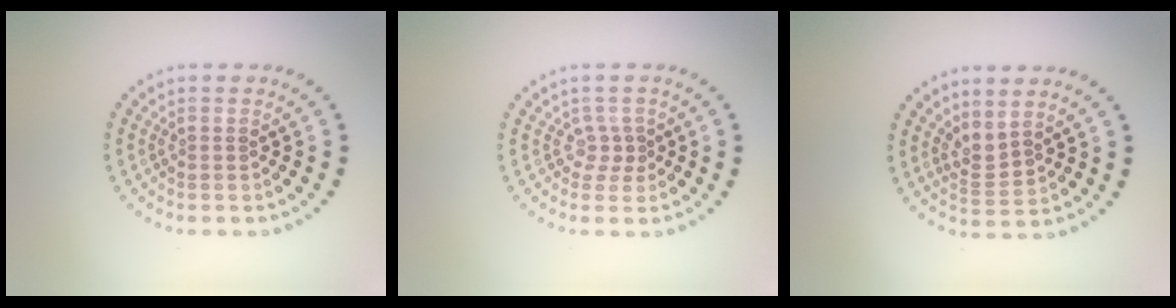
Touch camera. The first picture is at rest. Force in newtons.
{"total": 1.3, "press": 0.9, "slide": 1.0}
{"total": 2.2, "press": 1.4, "slide": 1.7}